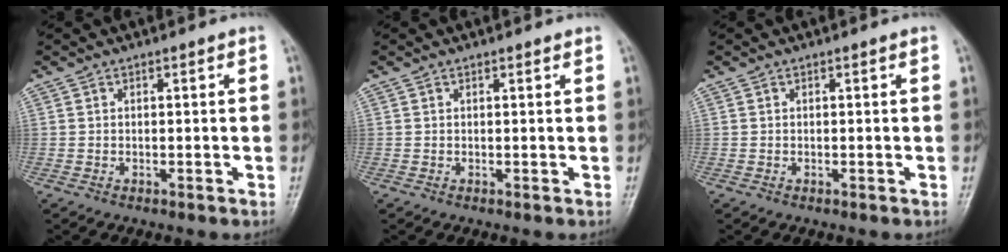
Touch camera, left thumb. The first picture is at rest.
{"total": 0.5, "force": [0.5, 0.1, 0.1], "torque": [-0.004, -0.001, 0.007]}
{"total": 0.0}